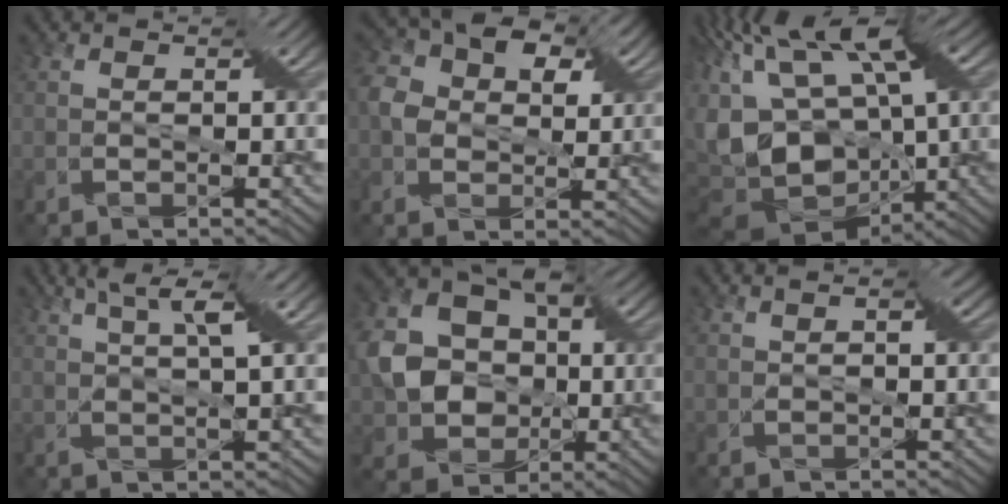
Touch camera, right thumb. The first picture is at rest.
{"total": 6.5, "force": [1.5, 5.2, 3.7], "torque": [-0.079, 0.007, 0.017]}
{"total": 18.2, "force": [-1.1, 9.8, 15.3], "torque": [-0.298, 0.011, -0.003]}
{"total": 4.8, "force": [2.7, 0.4, 3.9], "torque": [-0.073, 0.009, 0.048]}
{"total": 10.0, "force": [-0.3, 8.5, 5.2], "torque": [-0.124, -0.002, -0.013]}
{"total": 1.7, "force": [0.5, 0.8, 1.4], "torque": [-0.016, 0.000, 0.013]}